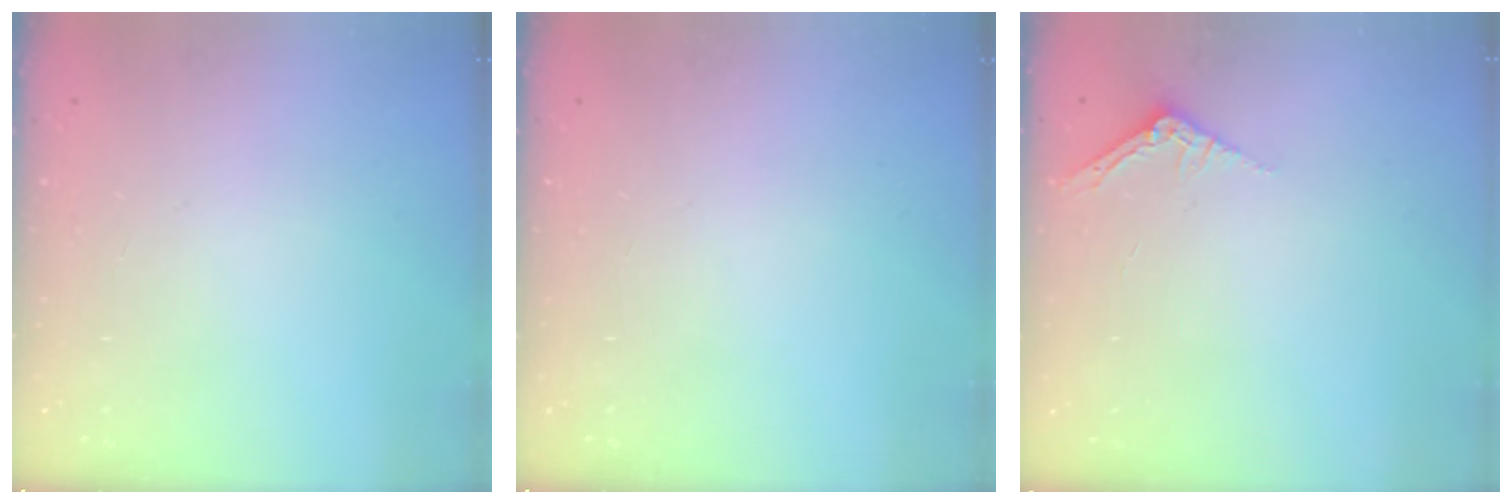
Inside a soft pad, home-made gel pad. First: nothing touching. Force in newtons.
{"total": 0.0}
{"total": 2.5, "press": 2.5, "slide": 0.2}